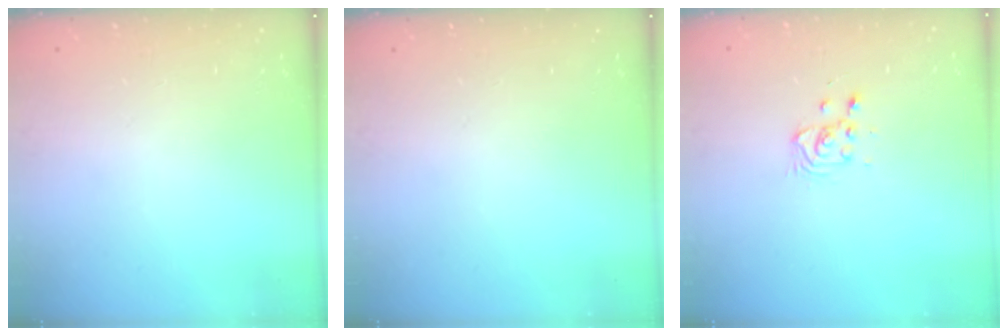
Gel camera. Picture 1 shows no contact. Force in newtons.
{"total": 0.0}
{"total": 3.3, "press": 3.3, "slide": 0.2}